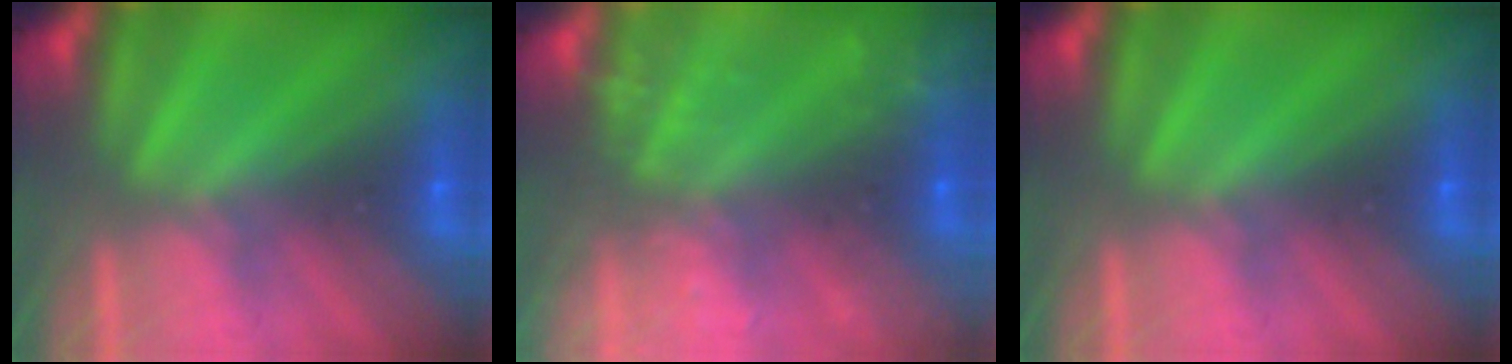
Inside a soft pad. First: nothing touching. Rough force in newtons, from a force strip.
{"total": 6.7}
{"total": 0.0}